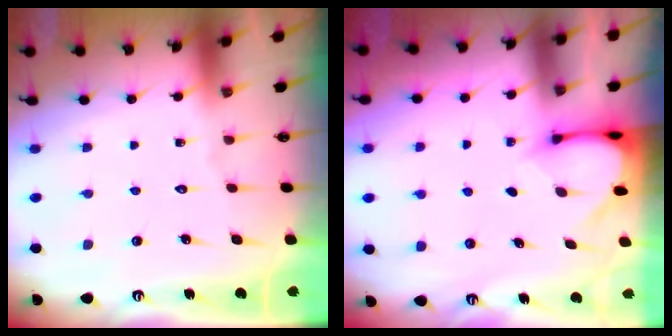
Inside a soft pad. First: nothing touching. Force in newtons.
{"total": 2.9, "press": 2.9, "slide": 0.2}